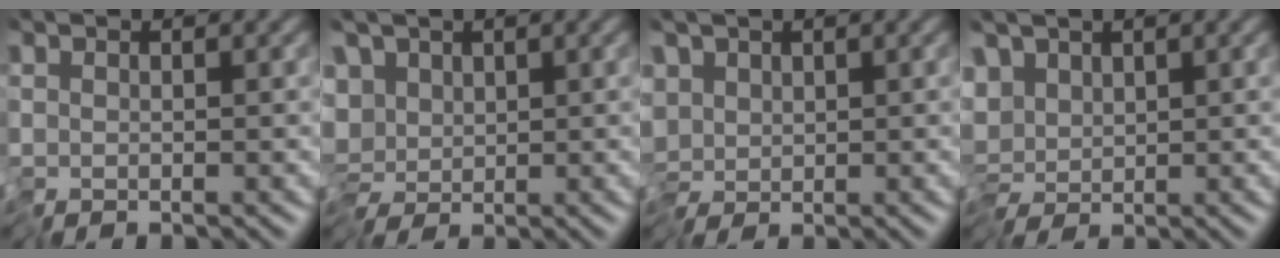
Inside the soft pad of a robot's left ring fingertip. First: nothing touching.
{"total": 5.0, "force": [-0.1, 3.7, 3.3], "torque": [-0.034, 0.013, -0.015]}
{"total": 2.7, "force": [-0.5, 1.7, 2.0], "torque": [-0.029, 0.007, -0.016]}
{"total": 3.5, "force": [0.2, 2.2, 2.6], "torque": [-0.034, 0.006, -0.004]}